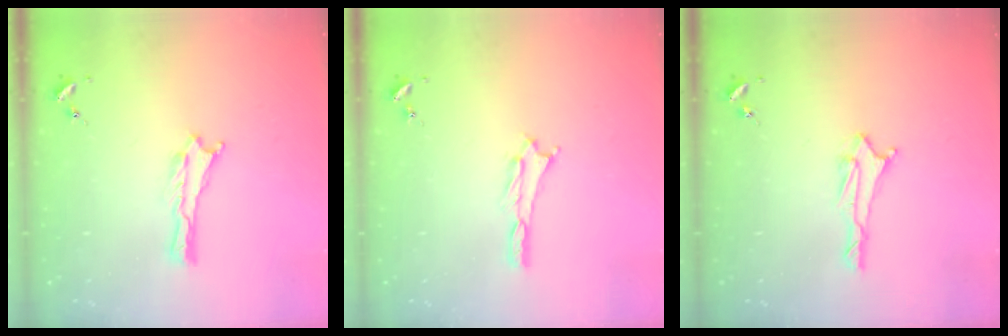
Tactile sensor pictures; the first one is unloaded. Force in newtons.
{"total": 0.7, "press": 0.7, "slide": 0.3}
{"total": 1.7, "press": 1.6, "slide": 0.6}